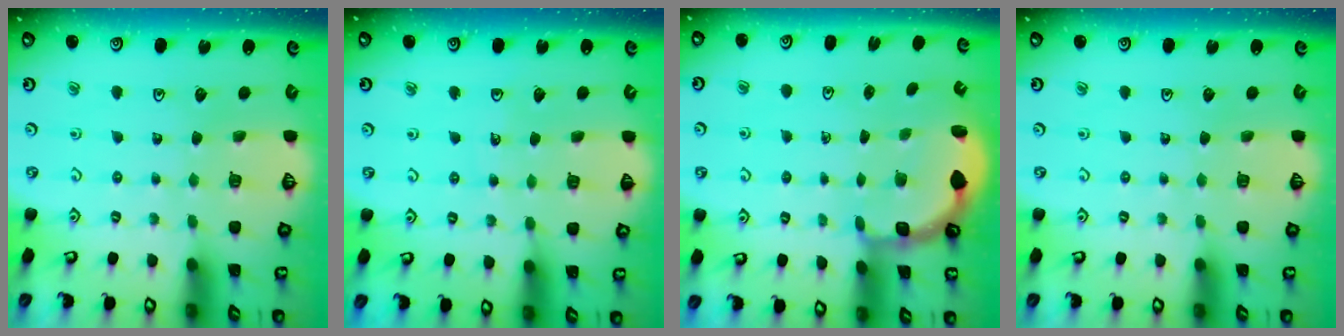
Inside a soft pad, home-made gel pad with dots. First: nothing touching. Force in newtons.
{"total": 2.9, "press": 2.9, "slide": 0.3}
{"total": 2.8, "press": 2.5, "slide": 1.4}
{"total": 0.0}